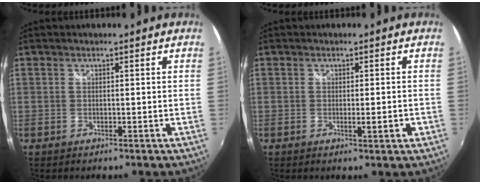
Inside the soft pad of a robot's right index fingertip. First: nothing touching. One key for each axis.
{"total": 2.7, "fx": -0.7, "fy": 0.3, "fz": 2.6, "tx": -0.039, "ty": -0.004, "tz": -0.009}